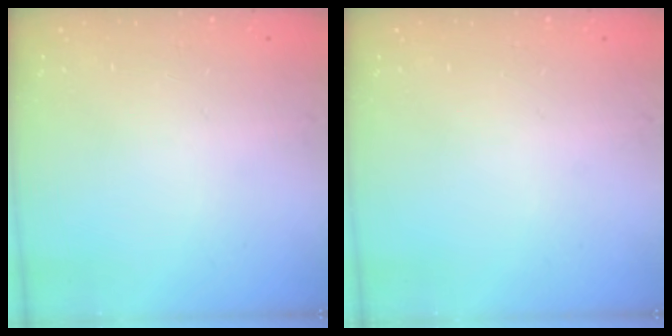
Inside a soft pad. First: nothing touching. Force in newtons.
{"total": 0.0}